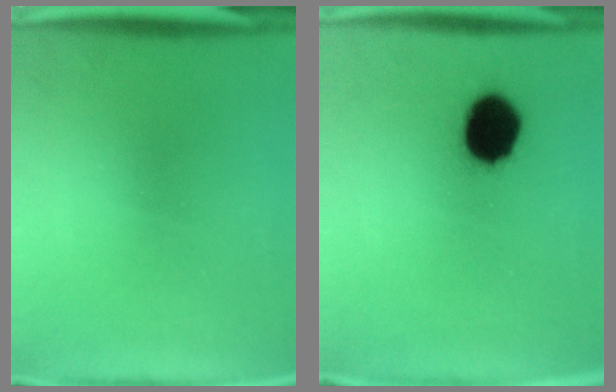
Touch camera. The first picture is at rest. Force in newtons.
{"total": 13.3}